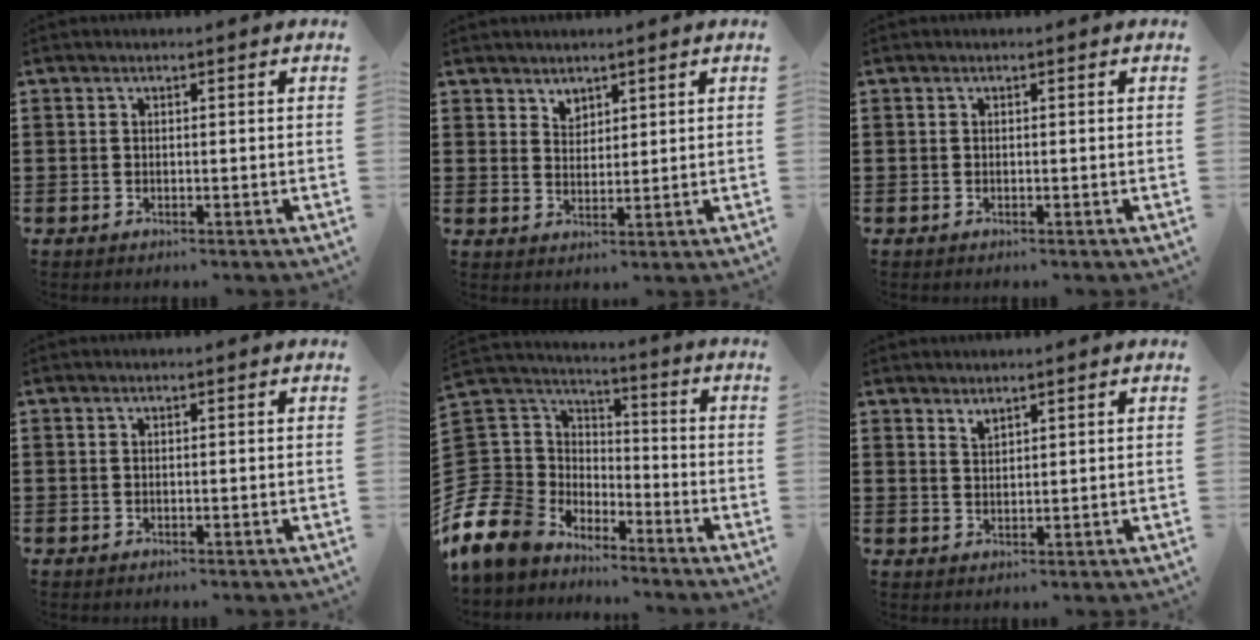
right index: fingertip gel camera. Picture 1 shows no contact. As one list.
[{"total": 2.6, "force": [2.2, 1.4, 0.0], "torque": [-0.007, 0.003, 0.043]}, {"total": 0.0}, {"total": 0.0}, {"total": 10.1, "force": [-6.4, 7.8, 1.1], "torque": [-0.086, -0.014, -0.130]}, {"total": 1.7, "force": [1.6, 0.4, 0.2], "torque": [-0.007, 0.001, 0.031]}]